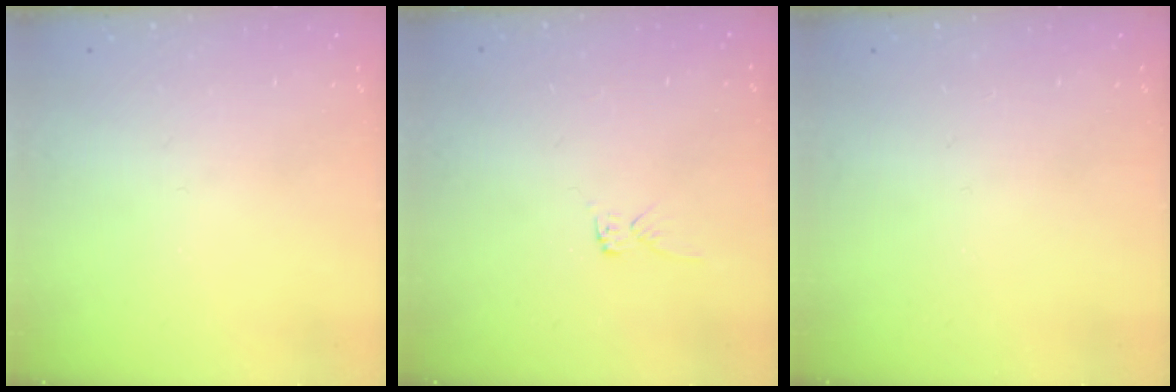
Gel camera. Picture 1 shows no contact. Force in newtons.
{"total": 2.6, "press": 2.6, "slide": 0.1}
{"total": 0.0}